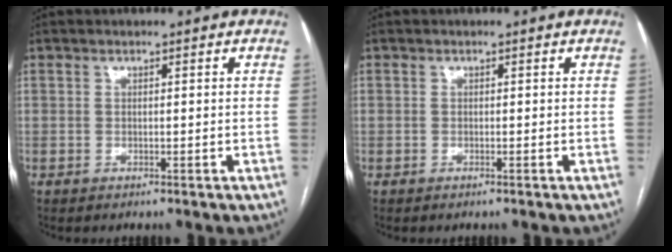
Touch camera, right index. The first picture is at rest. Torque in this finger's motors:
{"motor_torque": [-0.40, 0.19, -0.42, -0.21]}